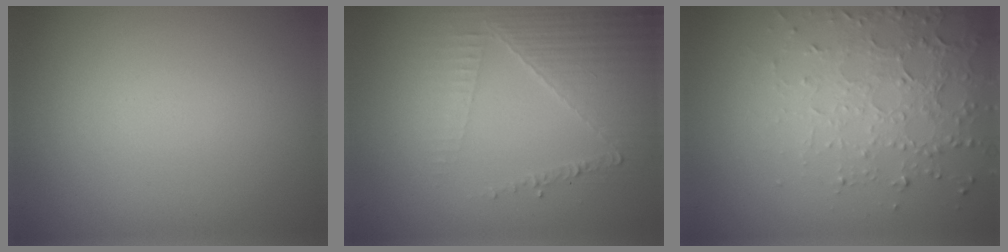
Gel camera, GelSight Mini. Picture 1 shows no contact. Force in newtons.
{"total": 3.5, "press": 3.2, "slide": 1.4}
{"total": 3.9, "press": 3.0, "slide": 2.5}